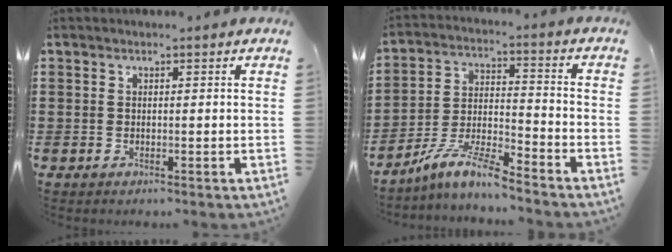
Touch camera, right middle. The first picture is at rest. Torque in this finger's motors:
{"motor_torque": [2.14, 0.00, 0.23, 0.12]}